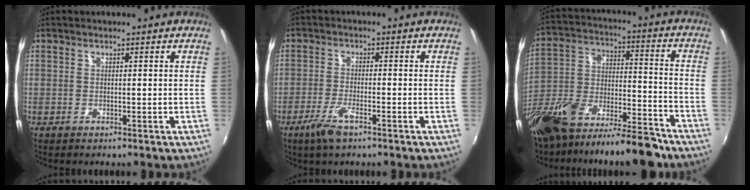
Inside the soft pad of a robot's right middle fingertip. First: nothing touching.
{"total": 5.2, "force": [-3.4, 1.2, 3.8], "torque": [-0.093, -0.009, -0.064]}
{"total": 17.9, "force": [-12.7, 6.5, 10.9], "torque": [-0.221, -0.006, -0.215]}